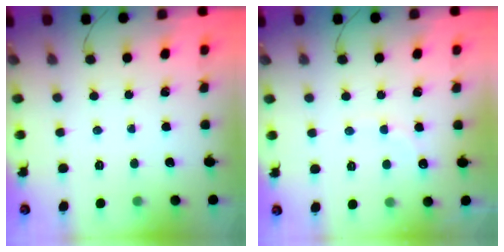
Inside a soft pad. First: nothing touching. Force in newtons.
{"total": 7.8, "press": 7.7, "slide": 1.6}